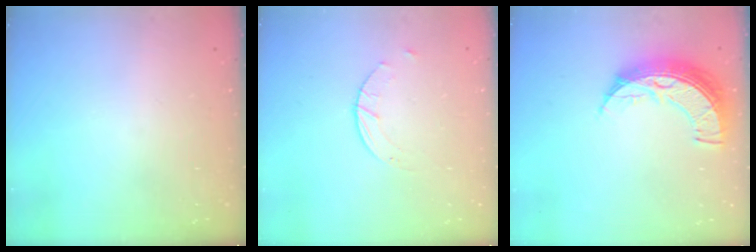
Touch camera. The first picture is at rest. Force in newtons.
{"total": 2.0, "press": 2.0, "slide": 0.3}
{"total": 11.9, "press": 11.8, "slide": 1.0}